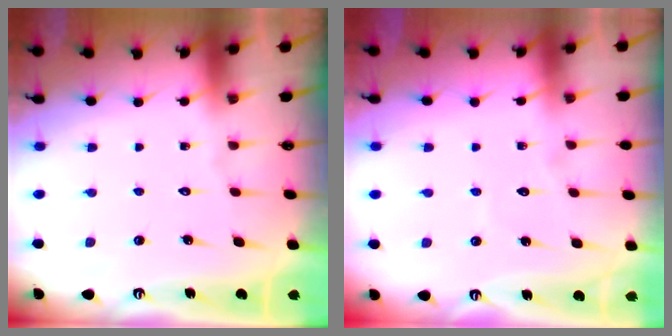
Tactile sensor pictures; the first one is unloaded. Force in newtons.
{"total": 2.6, "press": 2.6, "slide": 0.3}